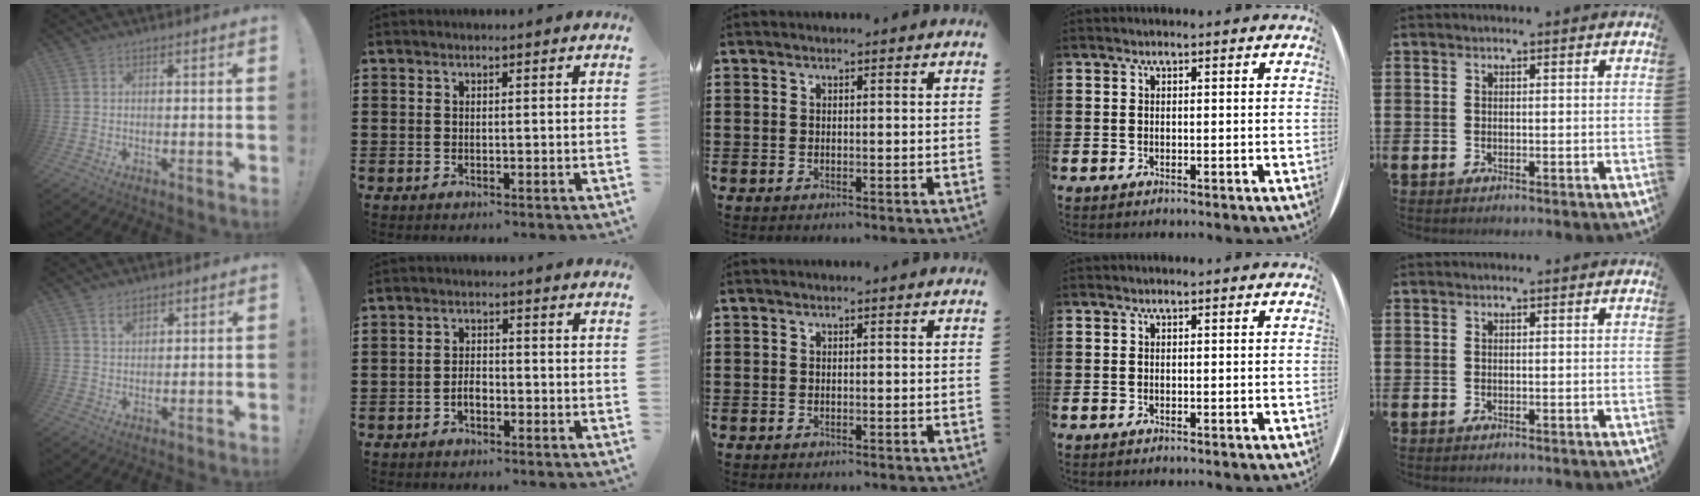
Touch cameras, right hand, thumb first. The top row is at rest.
{"thumb": {"total": 3.1, "force": [2.1, 1.8, 1.4], "torque": [-0.017, -0.009, 0.037]}, "index": {"total": 2.6, "force": [-1.2, 1.4, 1.8], "torque": [-0.037, 0.005, -0.023]}}